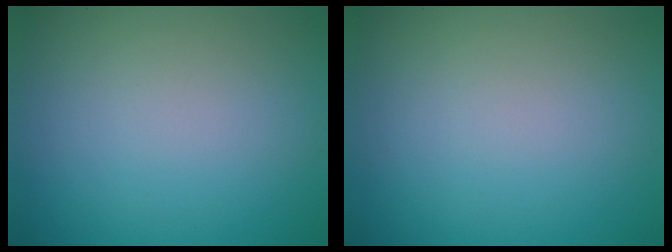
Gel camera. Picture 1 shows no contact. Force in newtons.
{"total": 0.0}